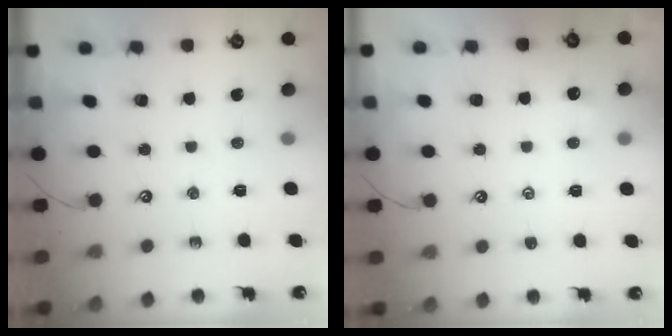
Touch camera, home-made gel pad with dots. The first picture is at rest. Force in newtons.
{"total": 0.0}